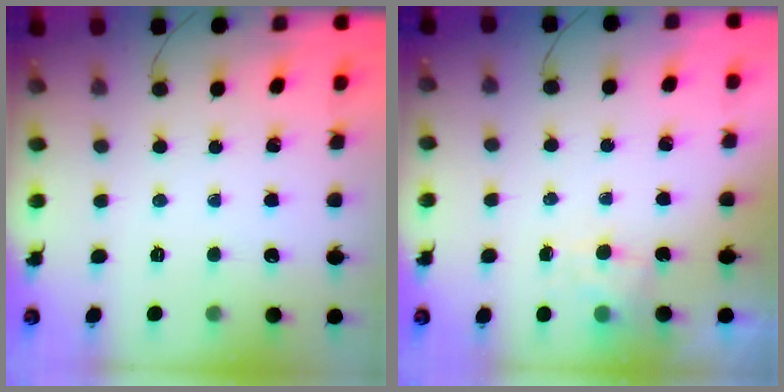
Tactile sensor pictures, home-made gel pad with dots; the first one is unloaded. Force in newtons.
{"total": 4.0, "press": 3.8, "slide": 1.2}